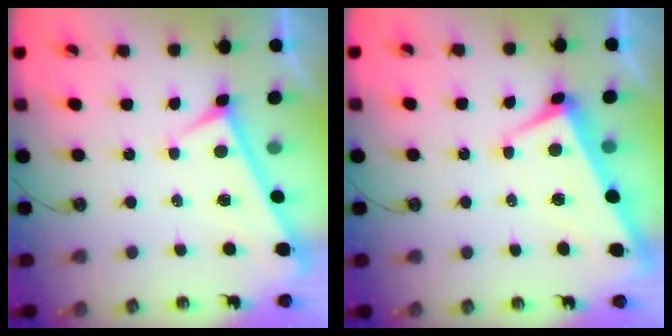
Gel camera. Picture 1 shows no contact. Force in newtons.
{"total": 0.8, "press": 0.2, "slide": 0.8}